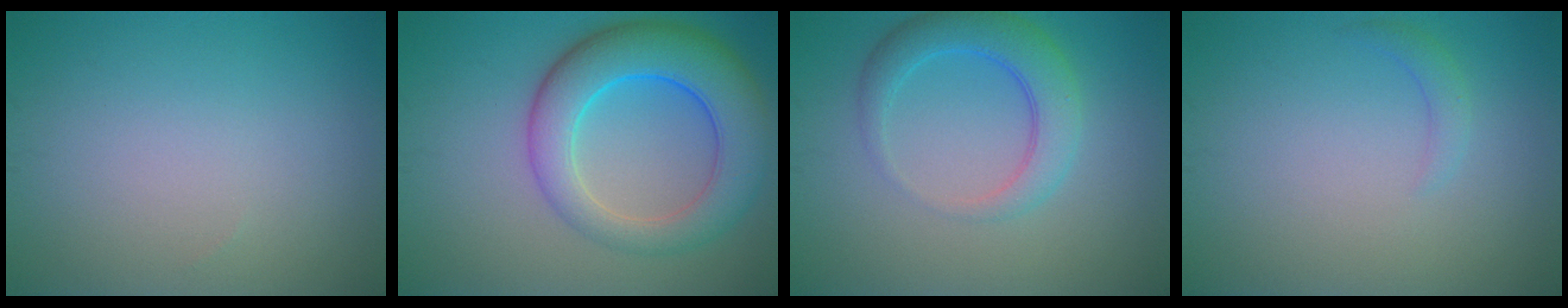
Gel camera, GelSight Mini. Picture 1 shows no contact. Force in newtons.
{"total": 8.4, "press": 8.4, "slide": 0.2}
{"total": 4.3, "press": 4.3, "slide": 0.2}
{"total": 1.3, "press": 1.3, "slide": 0.1}